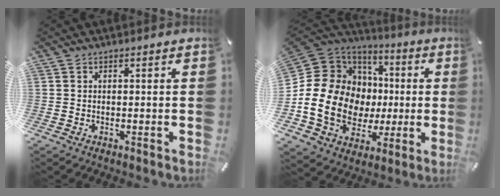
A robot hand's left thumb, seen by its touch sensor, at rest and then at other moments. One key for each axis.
{"total": 19.8, "fx": -1.3, "fy": 16.2, "fz": 11.3, "tx": -0.249, "ty": -0.013, "tz": -0.004}